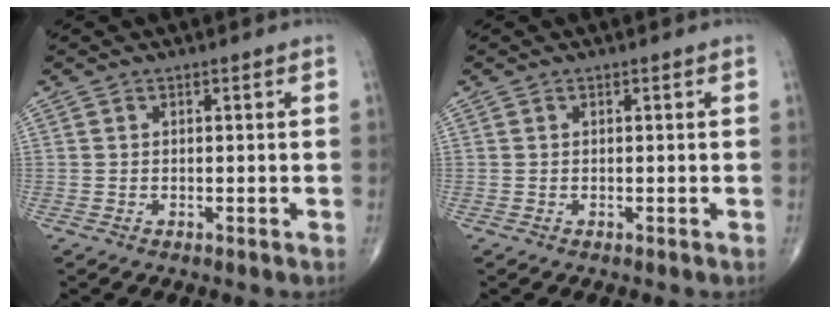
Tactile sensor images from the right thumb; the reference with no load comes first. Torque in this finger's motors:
{"motor_torque": [0.05, 0.05, 0.00, 0.00, 0.00]}